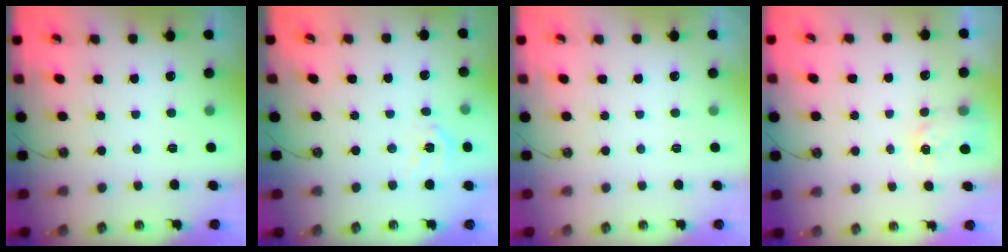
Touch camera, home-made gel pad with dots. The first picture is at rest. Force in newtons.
{"total": 7.8, "press": 7.7, "slide": 1.0}
{"total": 0.0}
{"total": 3.0, "press": 2.9, "slide": 0.3}